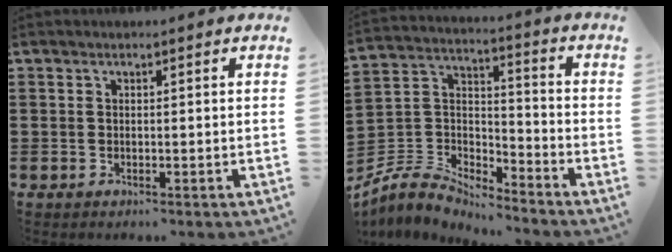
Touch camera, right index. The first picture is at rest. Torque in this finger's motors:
{"motor_torque": [-1.15, 0.67, -1.05, -0.21]}